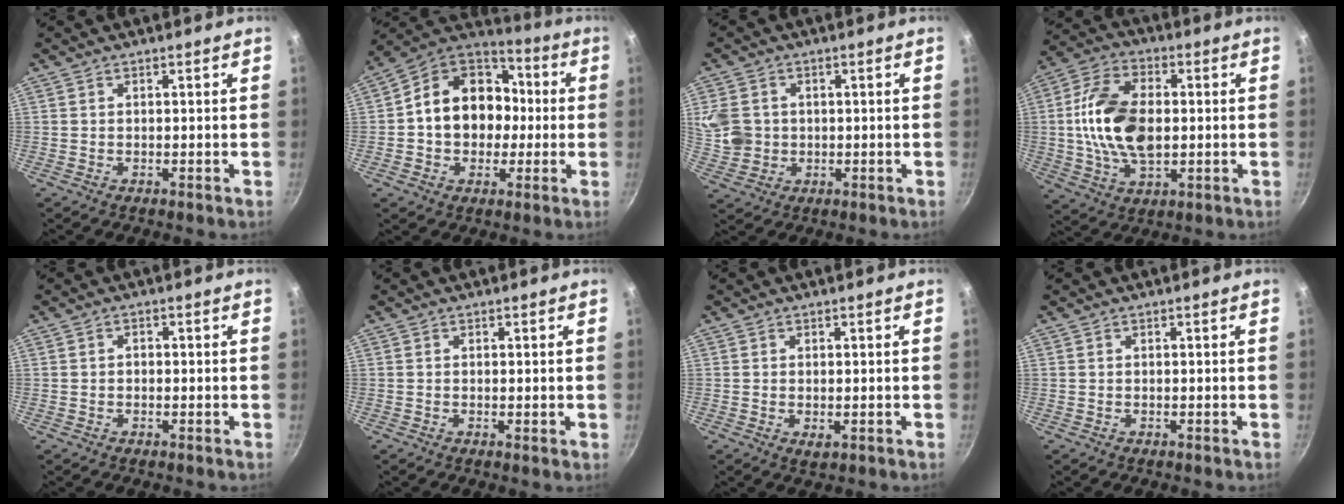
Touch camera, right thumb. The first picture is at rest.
{"total": 17.5, "force": [0.1, 14.1, 10.4], "torque": [-0.135, 0.042, -0.013]}
{"total": 8.3, "force": [0.9, 7.3, 4.0], "torque": [-0.067, -0.007, 0.020]}
{"total": 15.7, "force": [0.3, 9.3, 12.6], "torque": [-0.225, 0.013, -0.002]}
{"total": 1.0, "force": [-0.2, 0.8, 0.5], "torque": [-0.008, 0.006, -0.004]}
{"total": 0.6, "force": [0.0, 0.0, 0.6], "torque": [-0.009, -0.004, -0.001]}
{"total": 1.5, "force": [-0.2, 0.9, 1.3], "torque": [-0.021, -0.006, 0.000]}
{"total": 0.0}